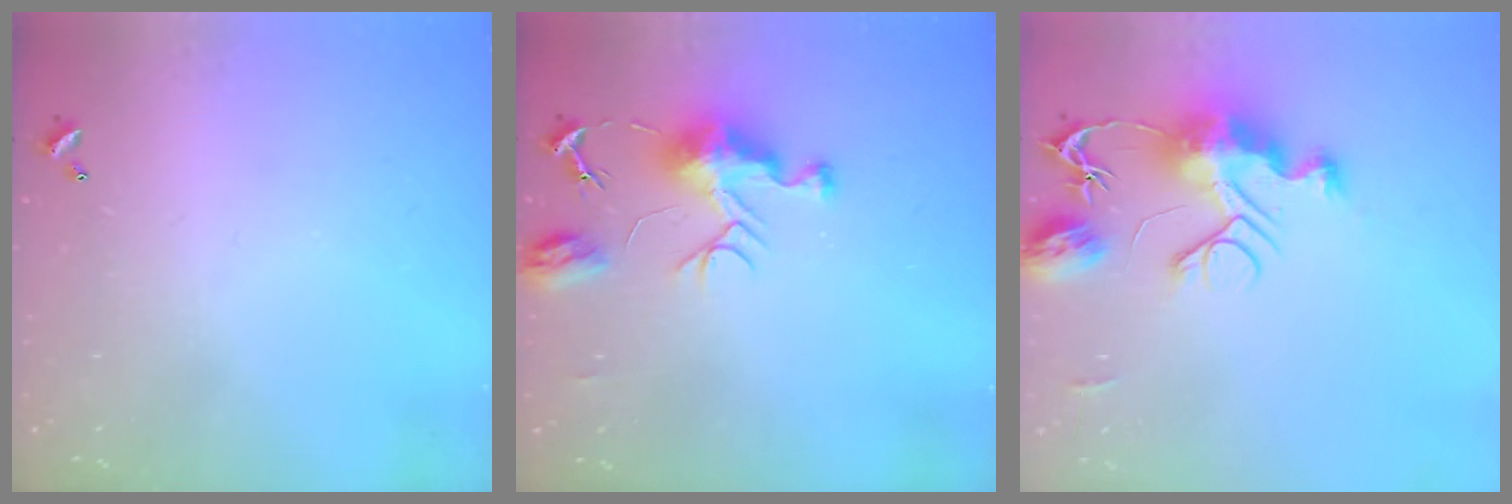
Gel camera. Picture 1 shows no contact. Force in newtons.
{"total": 9.1, "press": 9.1, "slide": 0.7}
{"total": 13.2, "press": 13.2, "slide": 1.1}